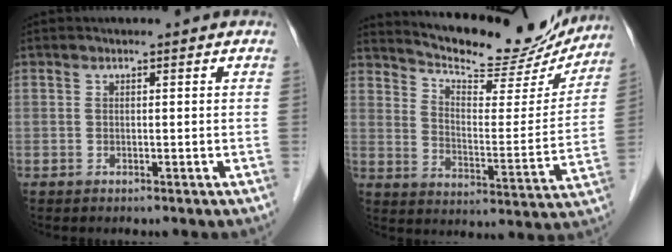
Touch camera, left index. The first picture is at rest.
{"total": 19.6, "force": [18.2, 3.9, 6.2], "torque": [-0.095, -0.026, 0.249]}